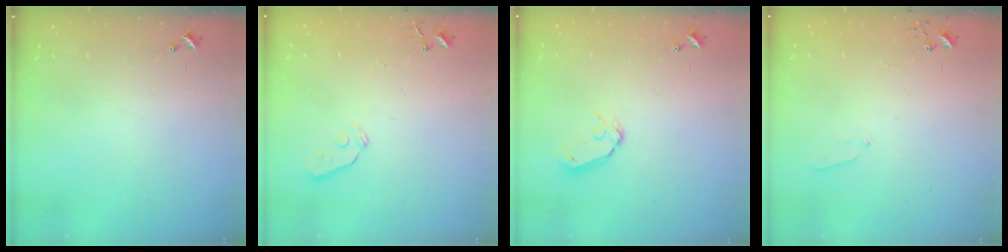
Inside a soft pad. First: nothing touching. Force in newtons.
{"total": 5.2, "press": 5.2, "slide": 0.6}
{"total": 8.0, "press": 8.0, "slide": 1.0}
{"total": 3.9, "press": 3.9, "slide": 0.6}